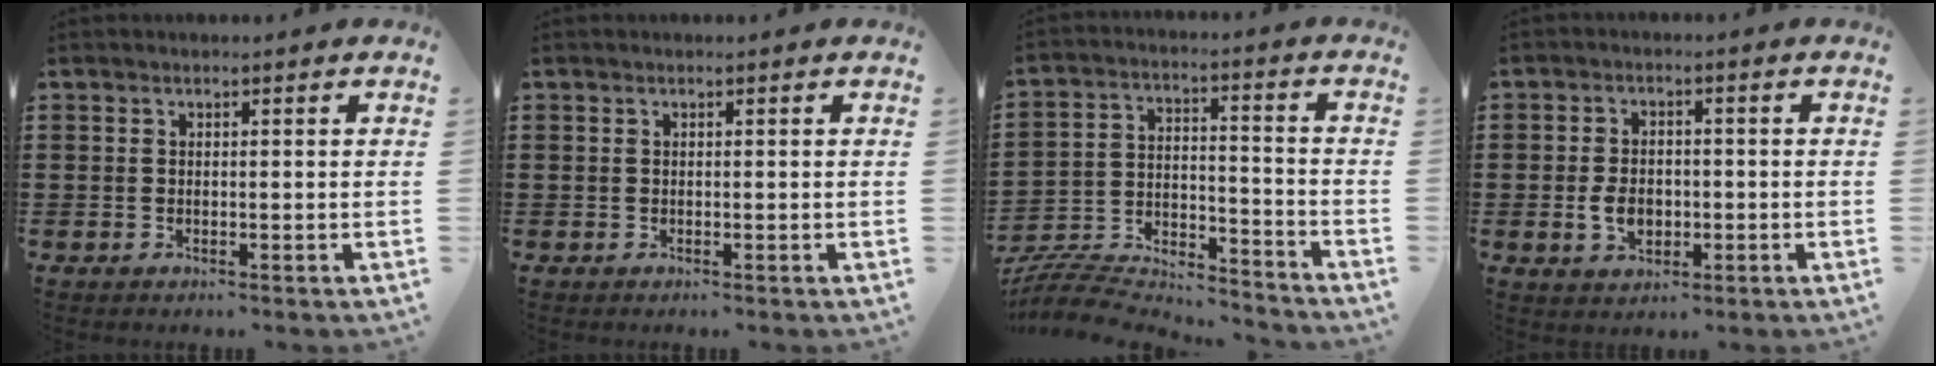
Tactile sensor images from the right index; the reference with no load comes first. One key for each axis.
{"total": 0.0}
{"total": 7.4, "fx": -7.0, "fy": 1.5, "fz": 1.7, "tx": -0.036, "ty": 0.001, "tz": -0.141}
{"total": 4.3, "fx": -1.0, "fy": 2.8, "fz": 3.0, "tx": -0.067, "ty": 0.000, "tz": -0.018}